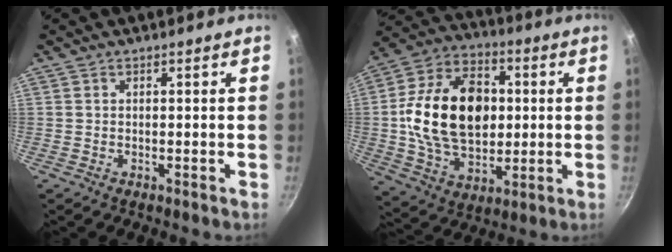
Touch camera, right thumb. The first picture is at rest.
{"total": 22.2, "force": [1.5, 15.3, 16.0], "torque": [-0.248, 0.017, 0.023]}